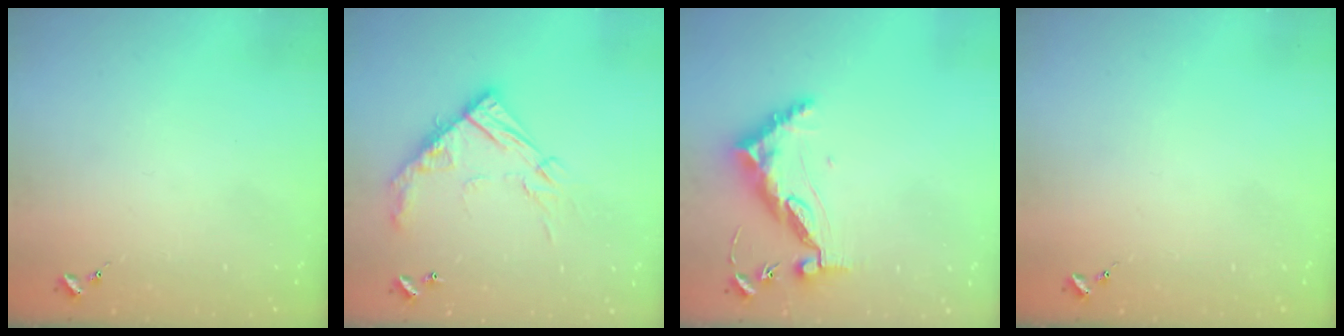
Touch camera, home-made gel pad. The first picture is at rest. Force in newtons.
{"total": 16.5, "press": 16.5, "slide": 1.5}
{"total": 10.3, "press": 10.2, "slide": 1.0}
{"total": 0.0}